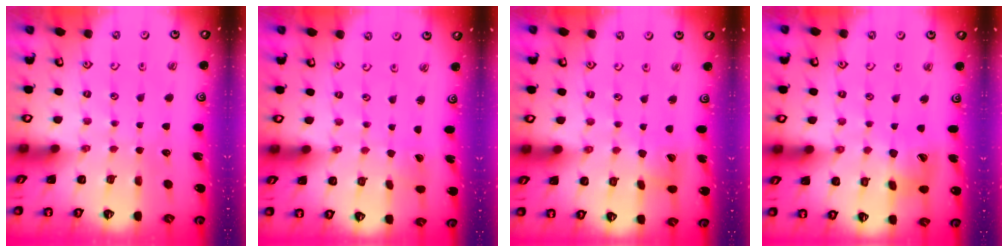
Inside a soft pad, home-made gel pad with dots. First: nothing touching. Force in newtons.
{"total": 0.0}
{"total": 7.1, "press": 7.0, "slide": 0.9}
{"total": 13.2, "press": 13.2, "slide": 1.5}